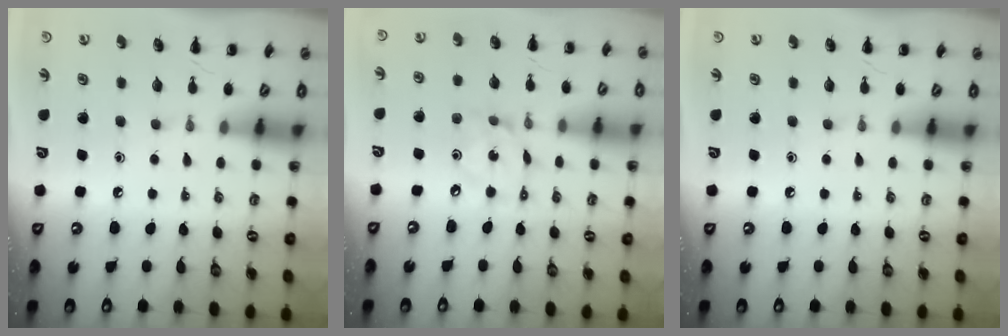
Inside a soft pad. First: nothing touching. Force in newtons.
{"total": 4.5, "press": 4.5, "slide": 0.6}
{"total": 0.0}